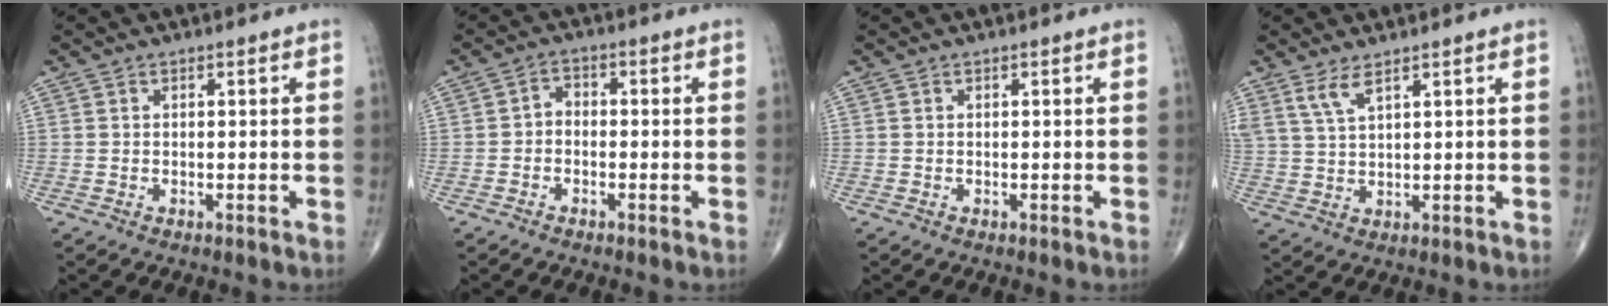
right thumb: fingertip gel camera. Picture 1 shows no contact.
{"total": 2.4, "force": [-0.8, 1.8, 1.4], "torque": [-0.013, 0.016, -0.024]}
{"total": 0.0}
{"total": 4.1, "force": [2.8, 1.0, 2.8], "torque": [-0.065, -0.014, 0.064]}